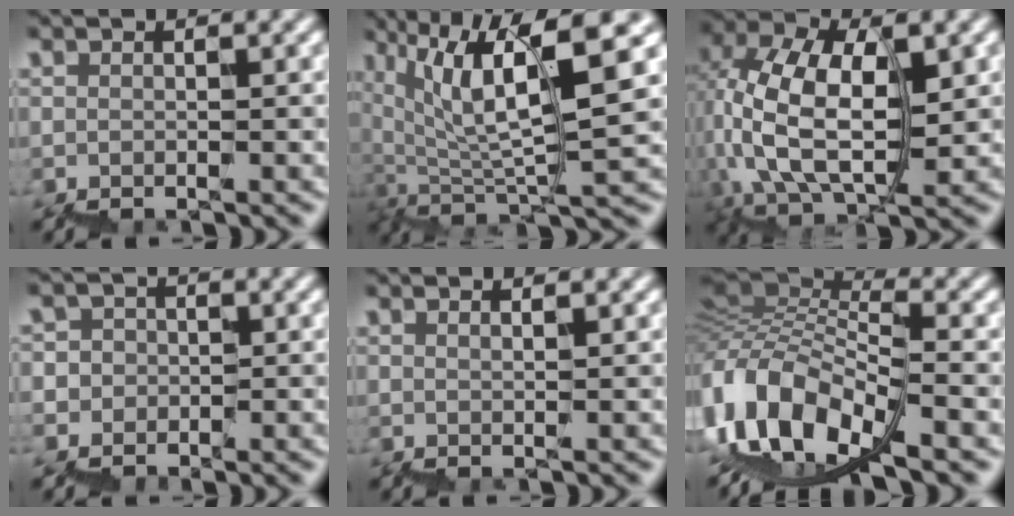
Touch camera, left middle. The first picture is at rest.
{"total": 8.9, "force": [4.4, 1.8, 7.5], "torque": [-0.128, 0.021, 0.079]}
{"total": 8.8, "force": [1.9, 4.7, 7.2], "torque": [-0.160, 0.018, 0.032]}
{"total": 1.3, "force": [-0.3, 0.8, -0.9], "torque": [0.008, 0.013, -0.014]}
{"total": 1.5, "force": [1.1, 0.4, 0.9], "torque": [0.004, 0.002, 0.017]}
{"total": 8.9, "force": [-3.4, 4.3, 7.0], "torque": [-0.134, 0.026, -0.076]}